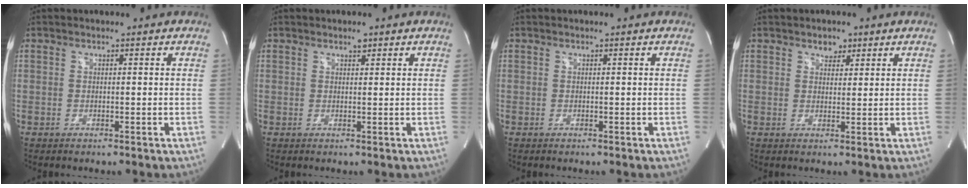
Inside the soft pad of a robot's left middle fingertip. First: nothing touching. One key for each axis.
{"total": 0.9, "fx": 0.7, "fy": 0.4, "fz": 0.4, "tx": -0.009, "ty": 0.000, "tz": 0.011}
{"total": 0.0}
{"total": 2.2, "fx": 1.5, "fy": 1.4, "fz": 0.8, "tx": -0.009, "ty": 0.001, "tz": 0.023}